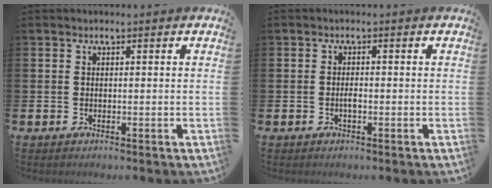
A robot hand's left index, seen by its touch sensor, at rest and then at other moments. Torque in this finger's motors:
{"motor_torque": [0.17, 0.12, 0.02, 0.00]}